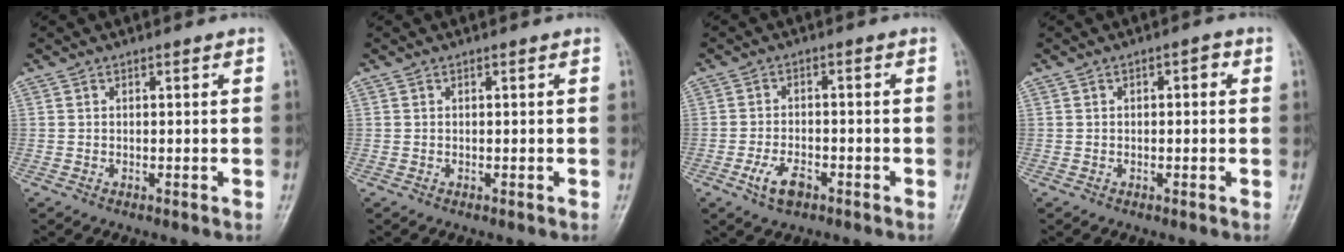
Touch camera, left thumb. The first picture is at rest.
{"total": 0.0}
{"total": 5.1, "force": [-2.7, 2.6, 3.5], "torque": [-0.067, 0.015, -0.048]}
{"total": 2.2, "force": [0.3, 1.1, 1.9], "torque": [-0.016, 0.010, -0.002]}